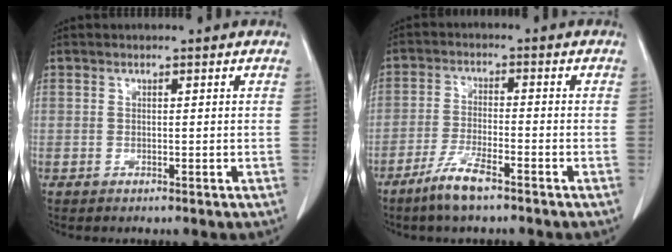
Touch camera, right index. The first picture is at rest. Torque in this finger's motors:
{"motor_torque": [0.53, -0.43, 0.18, 0.04]}